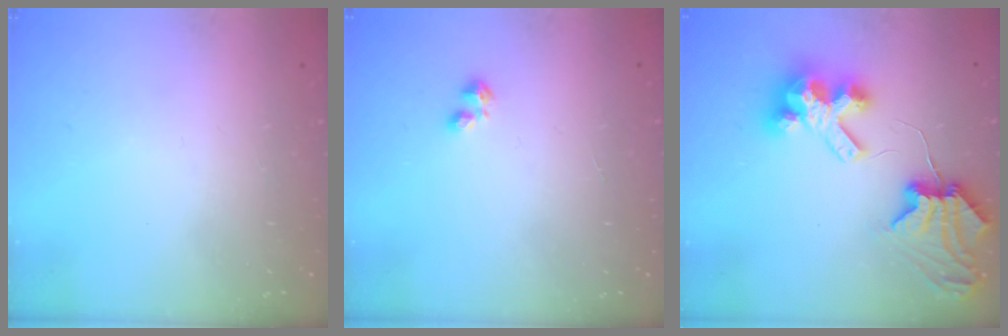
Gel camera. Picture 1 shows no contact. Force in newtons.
{"total": 2.2, "press": 2.2, "slide": 0.4}
{"total": 8.3, "press": 8.2, "slide": 1.1}